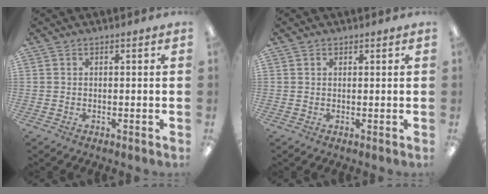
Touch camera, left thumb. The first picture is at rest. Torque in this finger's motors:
{"motor_torque": [-0.27, -0.13, -0.28, 0.05, 0.00]}